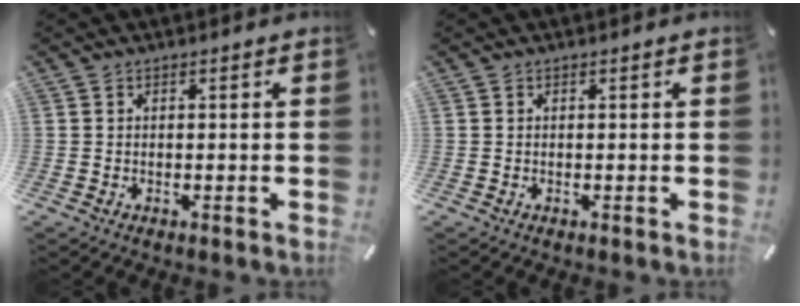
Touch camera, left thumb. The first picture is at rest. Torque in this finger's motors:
{"motor_torque": [-0.04, -0.03, 0.00, 0.11, 0.00]}